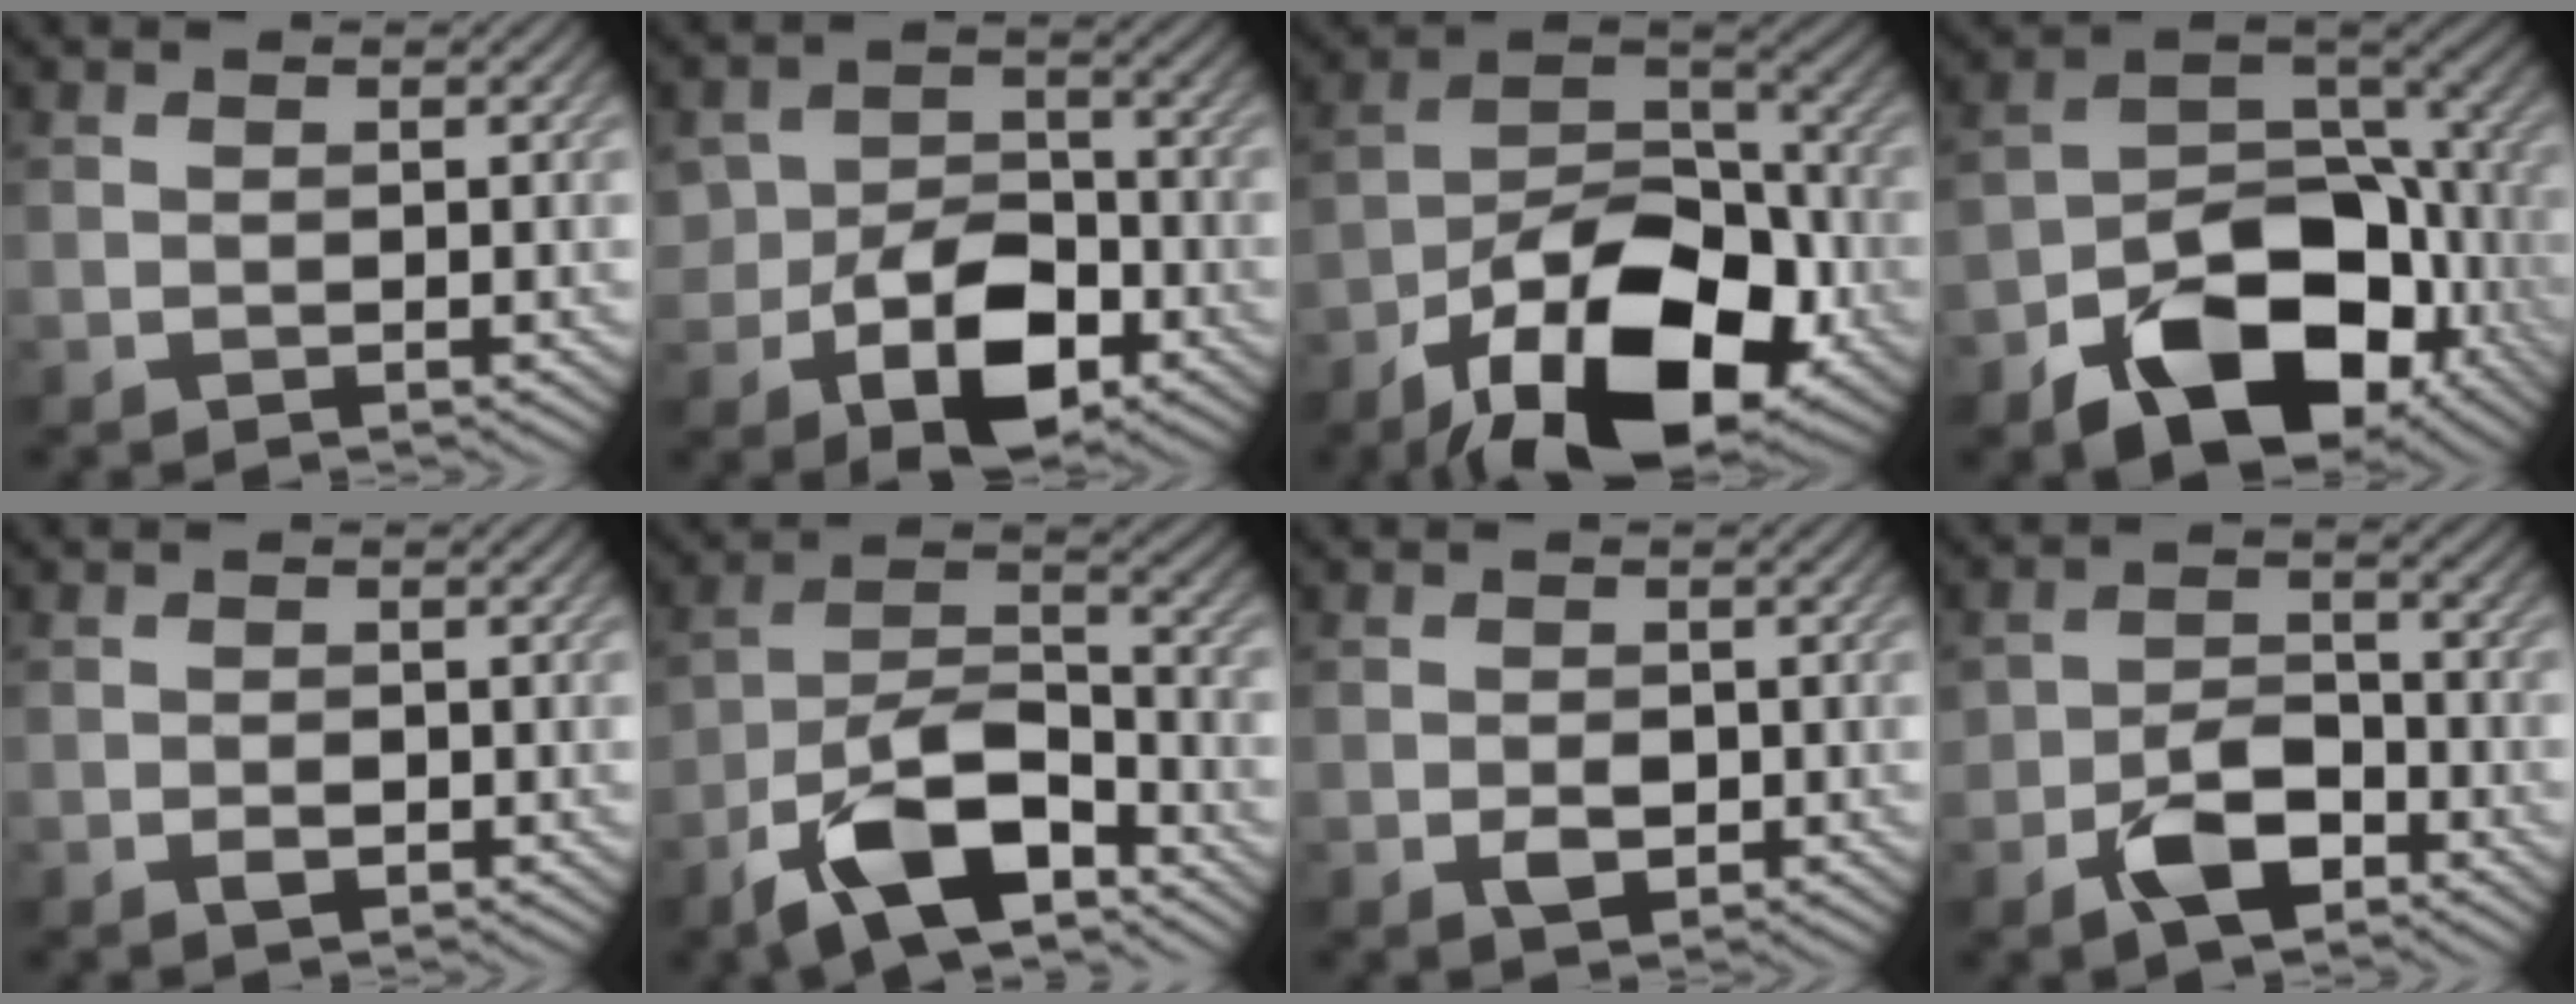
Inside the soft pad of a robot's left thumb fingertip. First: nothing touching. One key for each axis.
{"total": 9.1, "fx": -3.7, "fy": 6.0, "fz": 5.7, "tx": -0.106, "ty": -0.016, "tz": -0.062}
{"total": 17.8, "fx": -9.9, "fy": 9.0, "fz": 11.7, "tx": -0.196, "ty": -0.017, "tz": -0.179}
{"total": 15.7, "fx": -8.0, "fy": 10.0, "fz": 9.2, "tx": -0.146, "ty": -0.030, "tz": -0.138}
{"total": 1.6, "fx": -0.7, "fy": 1.0, "fz": 1.0, "tx": -0.017, "ty": -0.003, "tz": -0.013}
{"total": 12.7, "fx": -7.8, "fy": 5.5, "fz": 8.3, "tx": -0.158, "ty": -0.003, "tz": -0.163}
{"total": 2.5, "fx": -0.8, "fy": 1.8, "fz": 1.6, "tx": -0.028, "ty": -0.007, "tz": -0.013}
{"total": 6.4, "fx": -3.6, "fy": 3.6, "fz": 3.9, "tx": -0.068, "ty": 0.001, "tz": -0.073}